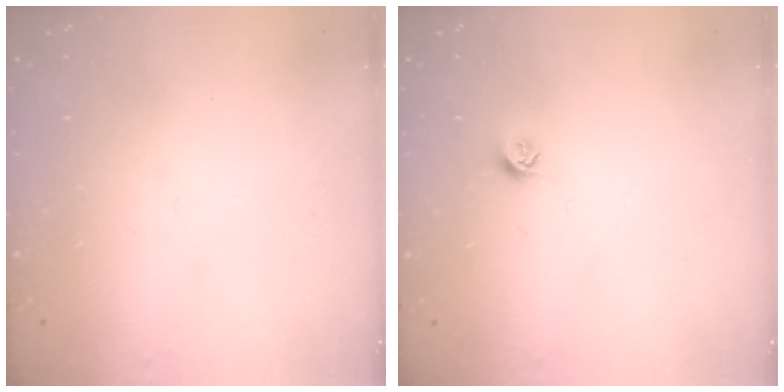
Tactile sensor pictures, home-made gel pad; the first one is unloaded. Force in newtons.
{"total": 5.3, "press": 5.2, "slide": 0.7}